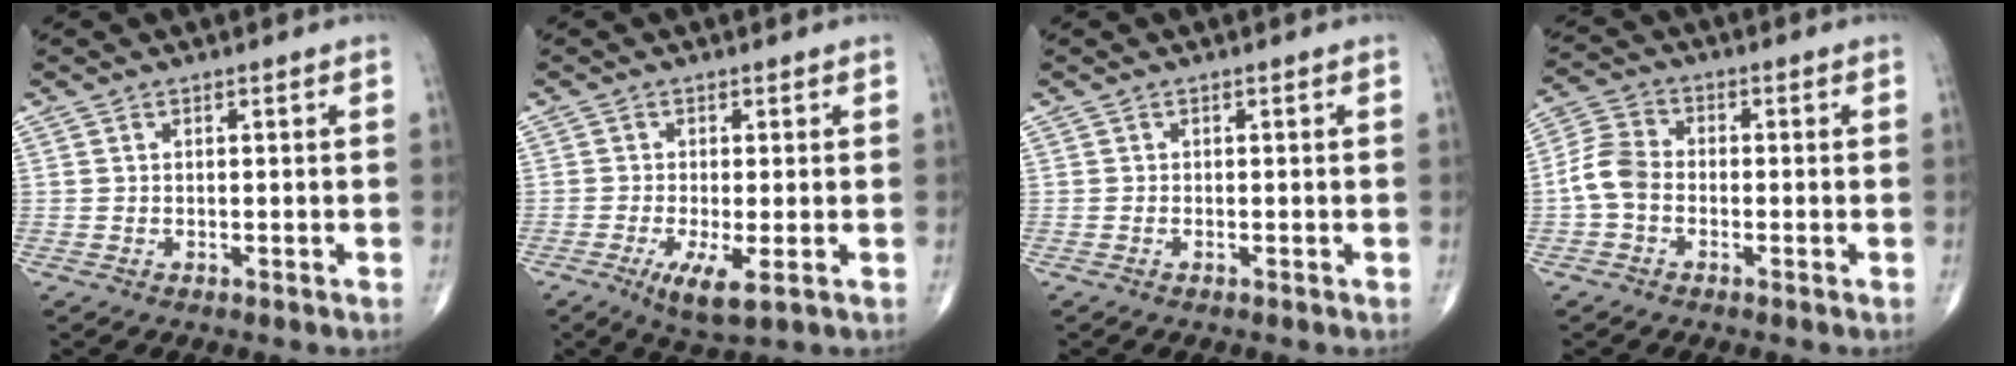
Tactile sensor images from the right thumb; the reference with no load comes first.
{"total": 5.7, "force": [-1.9, 1.4, 5.2], "torque": [-0.101, -0.017, -0.032]}
{"total": 0.0}
{"total": 6.1, "force": [-1.3, 4.4, 4.1], "torque": [-0.082, 0.019, -0.040]}